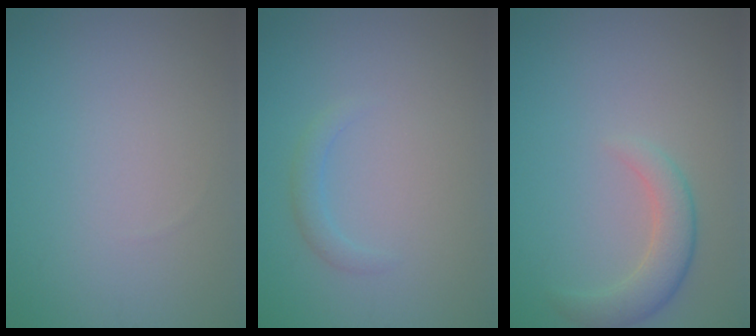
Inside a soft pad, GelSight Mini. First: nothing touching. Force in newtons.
{"total": 1.3, "press": 1.3, "slide": 0.1}
{"total": 3.0, "press": 3.0, "slide": 0.4}